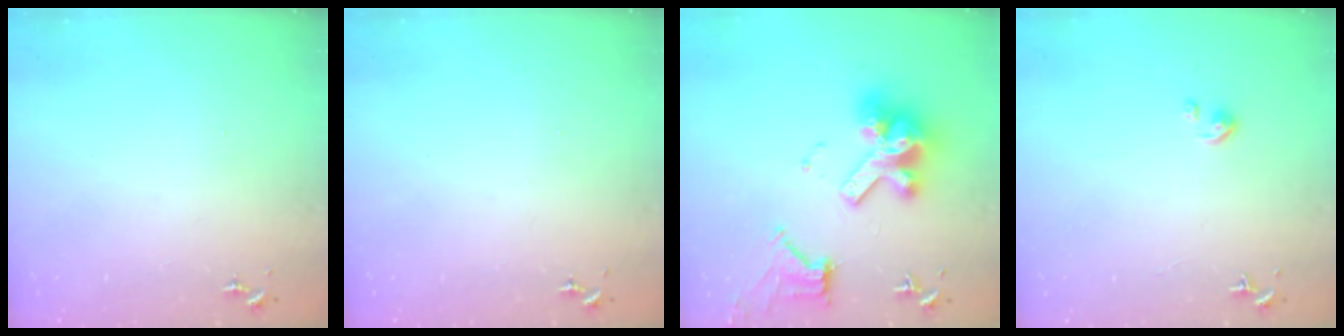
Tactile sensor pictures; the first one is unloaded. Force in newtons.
{"total": 0.0}
{"total": 17.8, "press": 17.7, "slide": 1.9}
{"total": 2.6, "press": 2.6, "slide": 0.3}